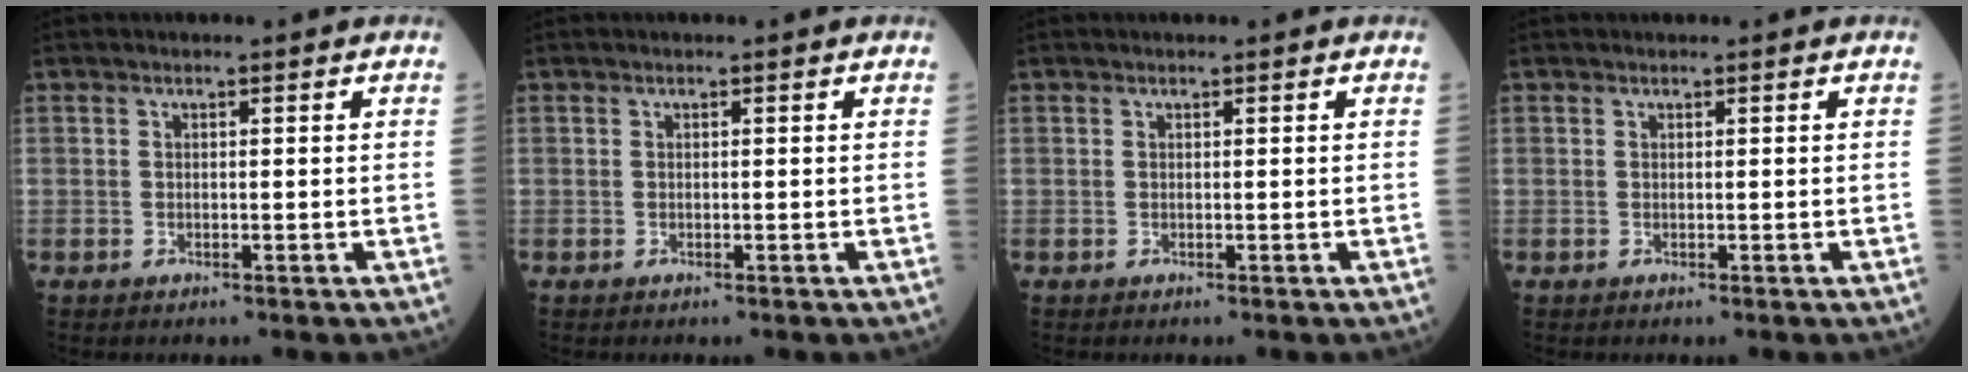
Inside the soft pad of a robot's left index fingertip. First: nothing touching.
{"total": 0.0}
{"total": 0.0}
{"total": 0.0}